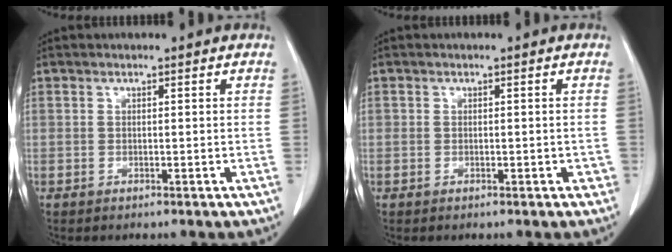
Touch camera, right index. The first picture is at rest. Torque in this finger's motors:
{"motor_torque": [-0.21, 0.38, 0.03, 0.01]}